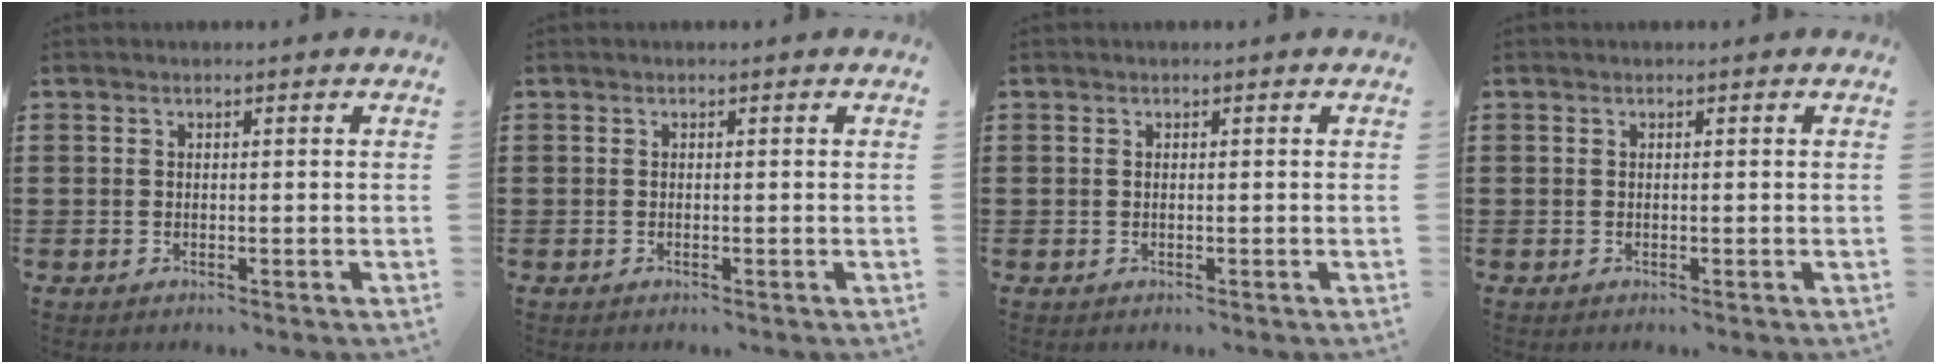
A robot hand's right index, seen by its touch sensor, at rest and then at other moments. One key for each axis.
{"total": 0.0}
{"total": 0.0}
{"total": 0.0}